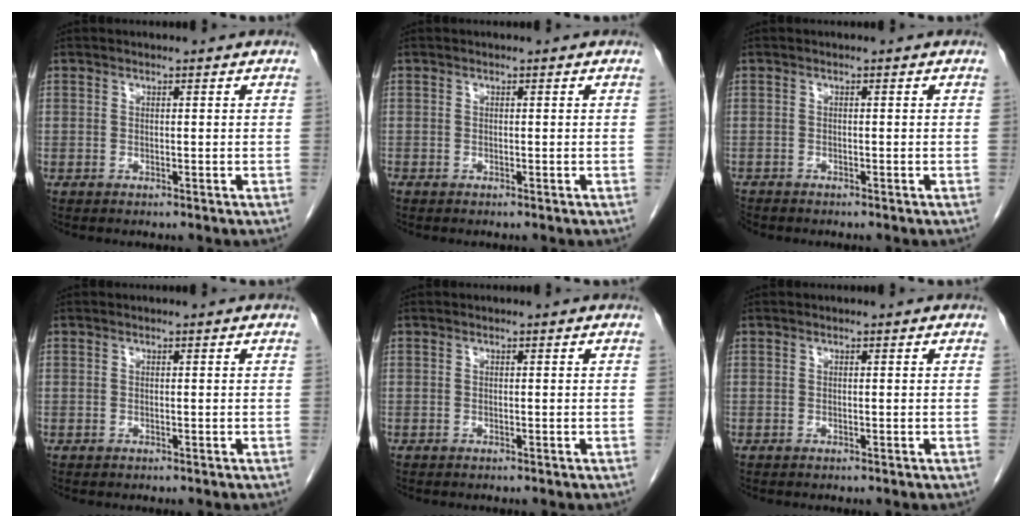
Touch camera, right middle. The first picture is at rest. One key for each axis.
{"total": 0.0}
{"total": 1.2, "fx": -1.2, "fy": 0.3, "fz": 0.0, "tx": -0.006, "ty": -0.004, "tz": -0.023}
{"total": 0.0}
{"total": 0.0}
{"total": 0.0}